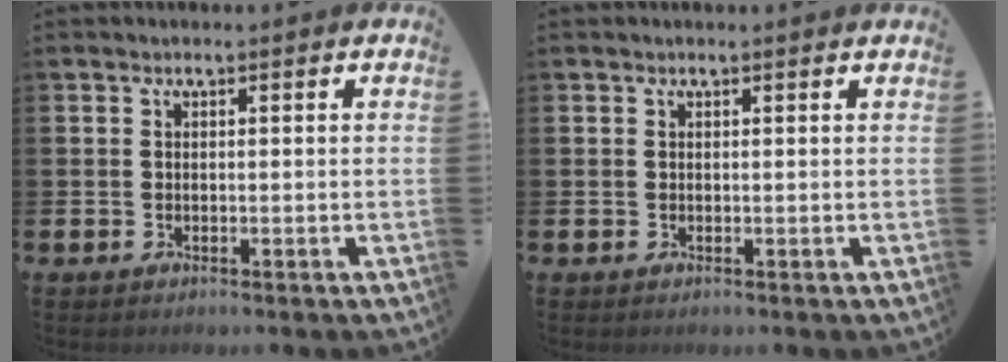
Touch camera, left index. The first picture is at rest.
{"total": 0.0}